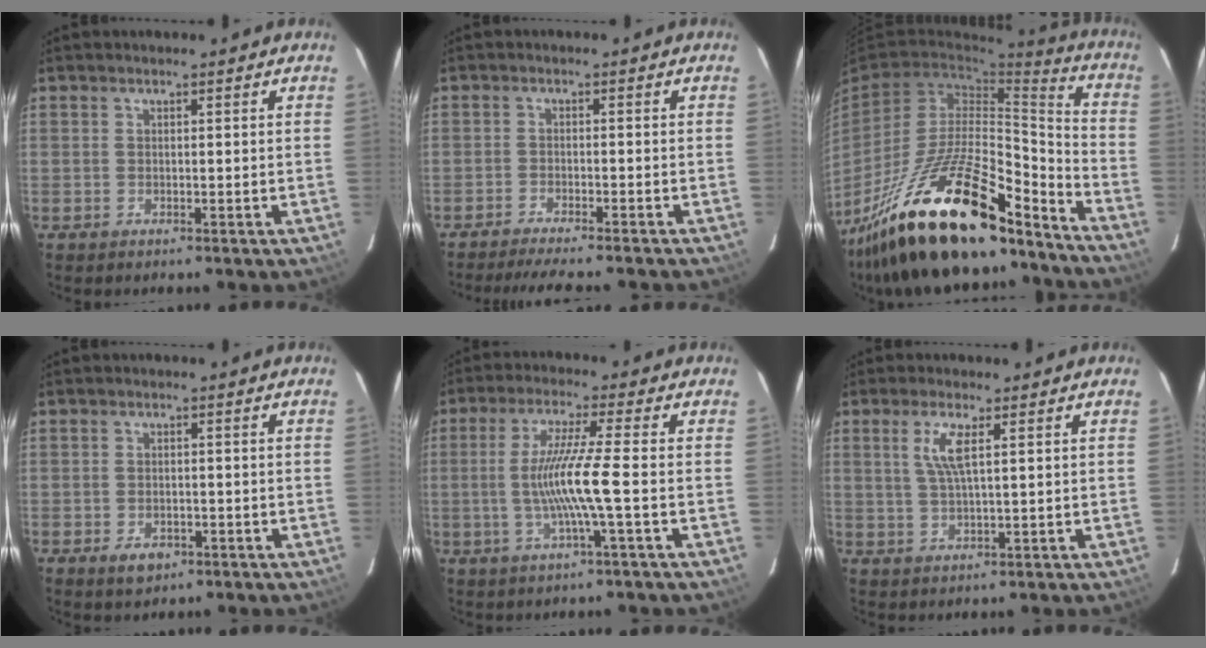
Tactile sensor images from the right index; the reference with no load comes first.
{"total": 9.9, "force": [-8.8, 0.6, 4.5], "torque": [-0.099, -0.014, -0.133]}
{"total": 28.7, "force": [-21.1, 8.2, 17.6], "torque": [-0.305, -0.019, -0.342]}
{"total": 3.5, "force": [-1.7, 2.4, 1.9], "torque": [-0.038, -0.004, -0.020]}
{"total": 9.3, "force": [-1.8, -1.5, 9.0], "torque": [-0.175, -0.008, -0.029]}
{"total": 4.6, "force": [1.6, 0.6, 4.3], "torque": [-0.087, -0.001, 0.033]}